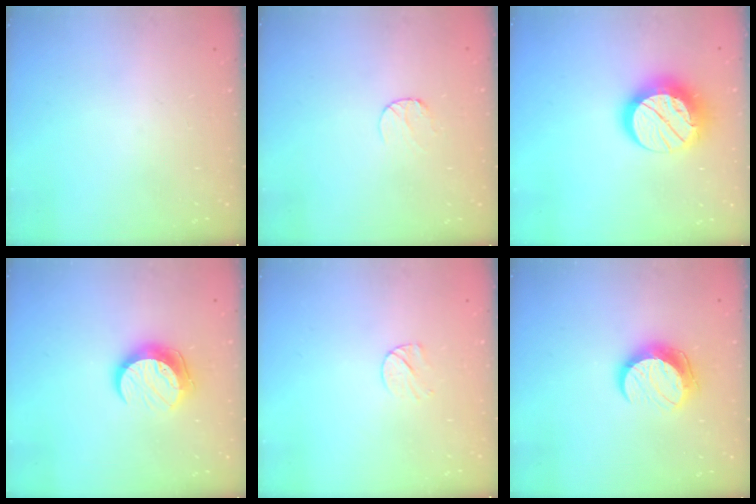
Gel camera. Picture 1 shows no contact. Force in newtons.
{"total": 5.1, "press": 5.1, "slide": 0.5}
{"total": 15.0, "press": 15.0, "slide": 1.0}
{"total": 10.7, "press": 10.7, "slide": 0.8}
{"total": 6.5, "press": 6.5, "slide": 0.6}
{"total": 10.4, "press": 10.4, "slide": 0.1}